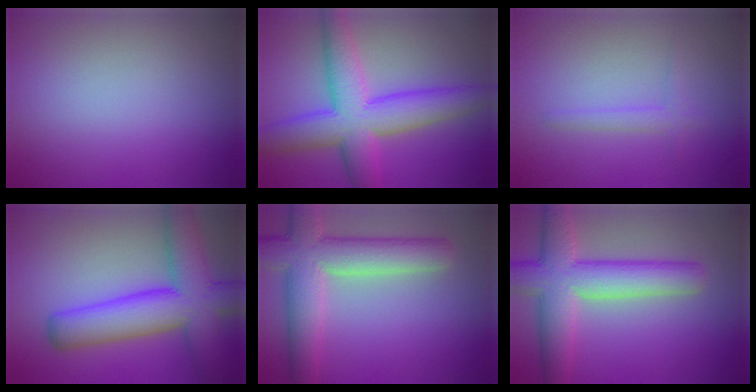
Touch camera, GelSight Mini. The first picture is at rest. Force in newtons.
{"total": 8.6, "press": 8.6, "slide": 0.2}
{"total": 1.4, "press": 1.4, "slide": 0.1}
{"total": 9.8, "press": 9.8, "slide": 0.3}
{"total": 8.0, "press": 7.9, "slide": 0.8}
{"total": 8.0, "press": 8.0, "slide": 0.2}